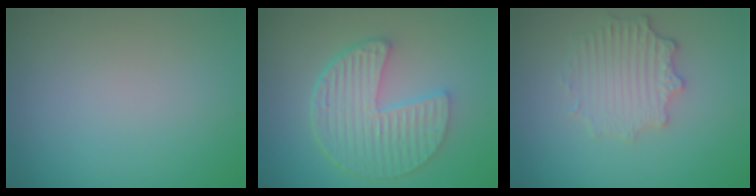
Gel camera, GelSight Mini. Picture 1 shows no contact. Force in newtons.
{"total": 6.6, "press": 4.8, "slide": 4.5}
{"total": 3.5, "press": 2.8, "slide": 2.0}